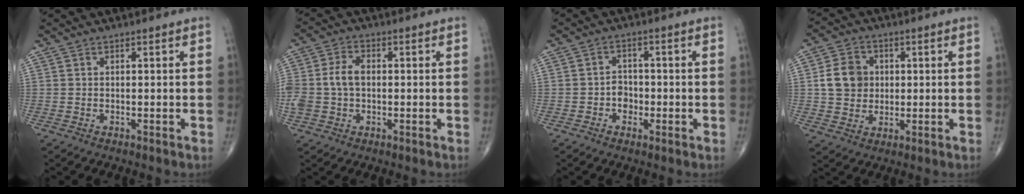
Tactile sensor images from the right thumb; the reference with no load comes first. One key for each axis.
{"total": 7.6, "fx": -0.2, "fy": 5.3, "fz": 5.5, "tx": -0.125, "ty": 0.024, "tz": -0.004}
{"total": 3.2, "fx": -1.0, "fy": 2.6, "fz": 1.4, "tx": -0.001, "ty": 0.009, "tz": -0.024}
{"total": 8.4, "fx": 0.9, "fy": 7.0, "fz": 4.5, "tx": -0.061, "ty": 0.004, "tz": 0.012}